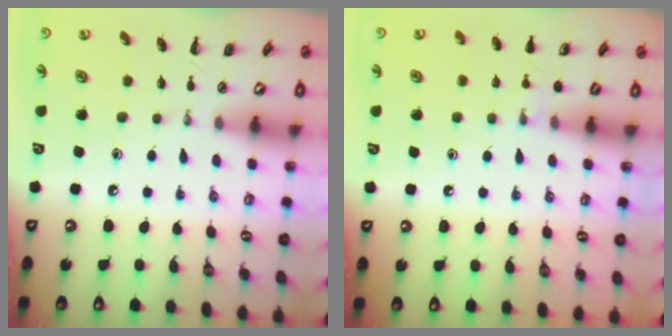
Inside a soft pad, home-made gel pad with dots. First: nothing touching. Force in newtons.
{"total": 5.8, "press": 5.5, "slide": 2.0}